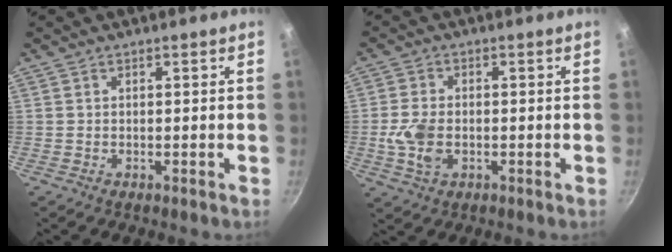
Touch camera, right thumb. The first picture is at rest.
{"total": 6.7, "force": [-1.2, 4.1, 5.1], "torque": [-0.109, 0.003, -0.022]}